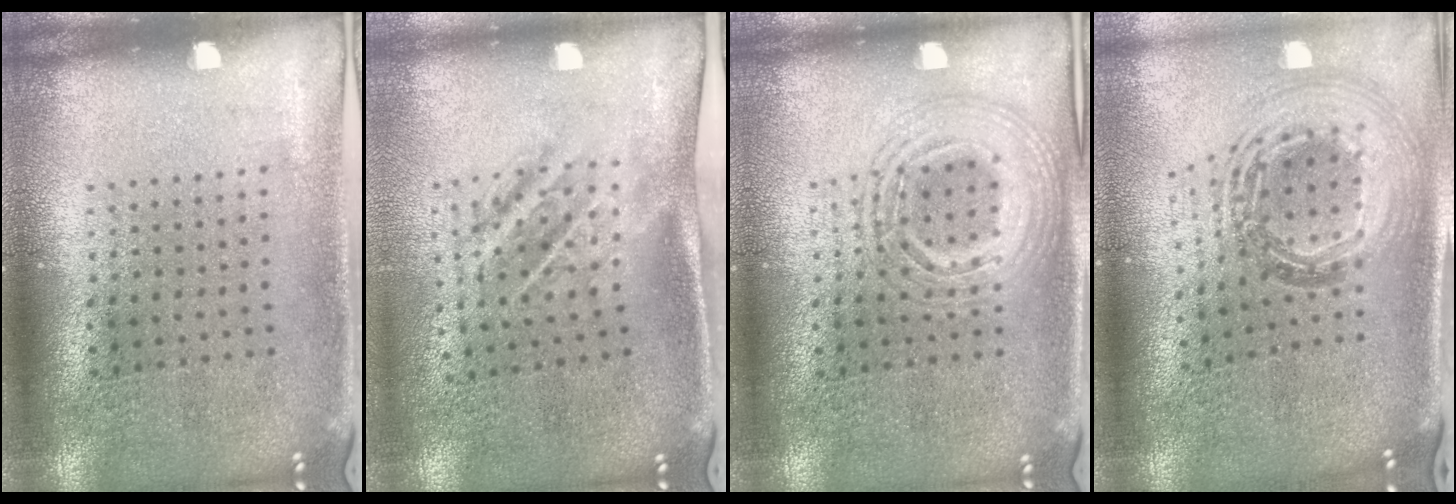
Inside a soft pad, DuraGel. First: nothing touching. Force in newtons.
{"total": 1.7, "press": 1.2, "slide": 1.2}
{"total": 2.7, "press": 2.7, "slide": 0.4}
{"total": 1.6, "press": 1.4, "slide": 0.8}